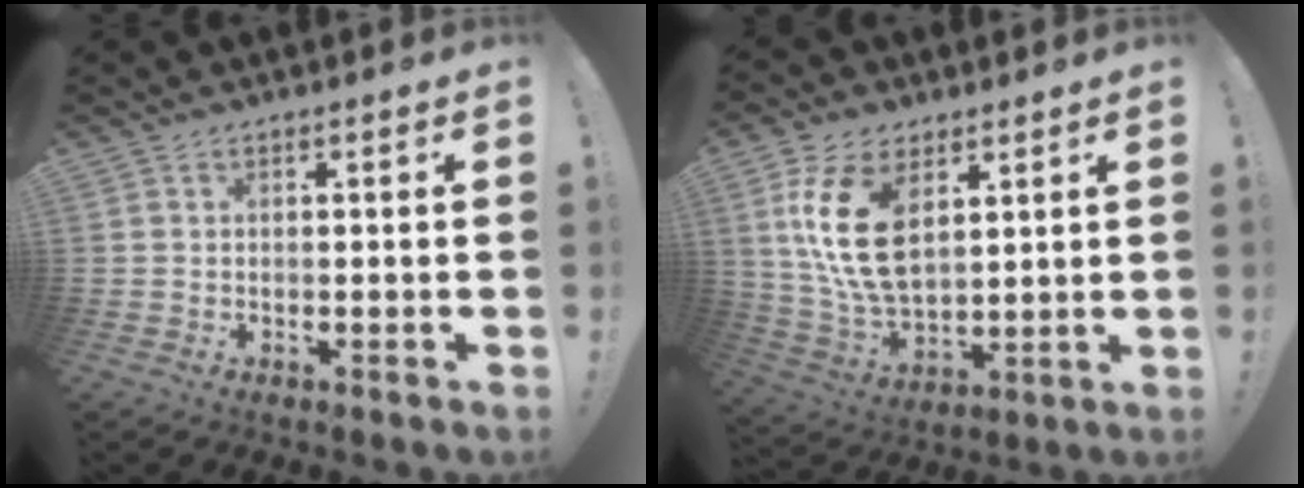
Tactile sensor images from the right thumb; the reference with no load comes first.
{"total": 17.0, "force": [6.0, 10.2, 12.1], "torque": [-0.242, -0.022, 0.108]}